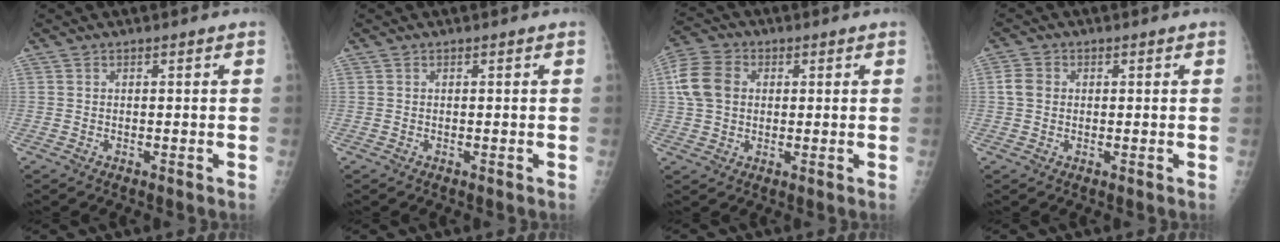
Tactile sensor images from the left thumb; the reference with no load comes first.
{"total": 0.0}
{"total": 8.7, "force": [1.4, 6.8, 5.3], "torque": [-0.102, 0.013, 0.021]}
{"total": 3.1, "force": [0.2, 2.6, 1.6], "torque": [-0.025, 0.005, 0.001]}